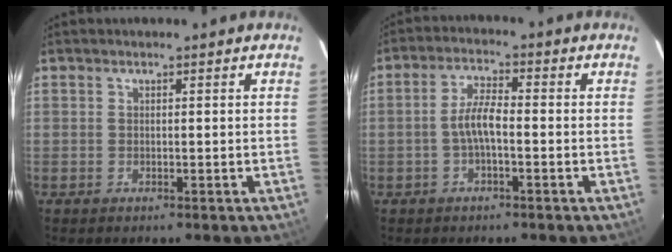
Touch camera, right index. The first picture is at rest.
{"total": 4.7, "force": [-1.3, 1.2, 4.3], "torque": [-0.090, 0.010, -0.026]}